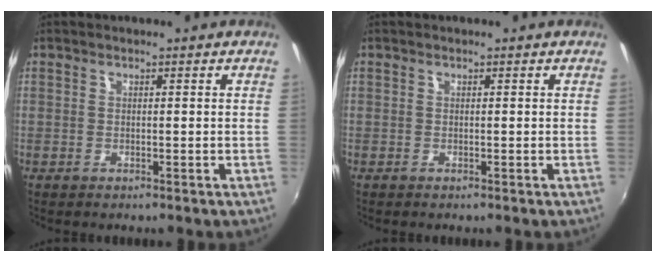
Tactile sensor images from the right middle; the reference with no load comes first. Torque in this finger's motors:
{"motor_torque": [0.09, -0.28, 0.00, 0.00]}